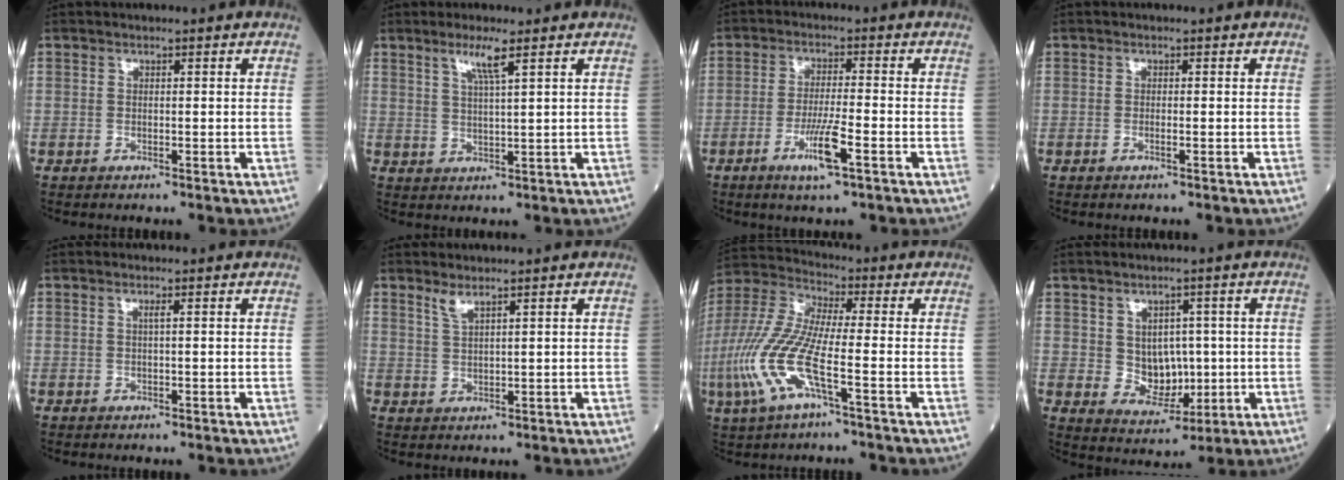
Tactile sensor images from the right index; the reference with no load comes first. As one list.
[{"total": 3.8, "force": [2.2, -0.5, 3.0], "torque": [-0.064, -0.003, 0.044]}, {"total": 6.2, "force": [-2.9, 0.1, 5.5], "torque": [-0.106, -0.010, -0.054]}, {"total": 0.6, "force": [-0.3, -0.1, 0.5], "torque": [-0.012, 0.000, -0.006]}, {"total": 0.6, "force": [0.2, -0.2, 0.5], "torque": [-0.012, 0.000, 0.004]}, {"total": 1.9, "force": [1.5, -0.1, 1.1], "torque": [-0.027, -0.005, 0.033]}, {"total": 12.4, "force": [-4.0, 1.7, 11.6], "torque": [-0.265, 0.000, -0.085]}, {"total": 6.0, "force": [0.5, 4.6, 3.8], "torque": [-0.052, 0.005, 0.023]}]